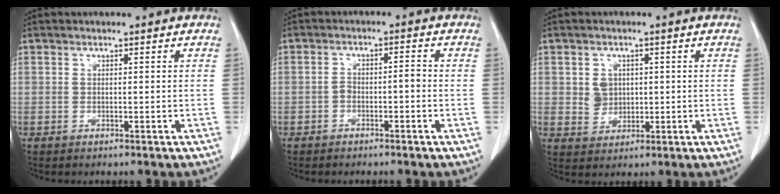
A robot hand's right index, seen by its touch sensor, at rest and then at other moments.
{"total": 2.5, "force": [-1.1, 1.0, 2.1], "torque": [-0.036, 0.014, -0.015]}
{"total": 3.6, "force": [0.6, 3.2, 1.5], "torque": [-0.026, 0.006, 0.018]}